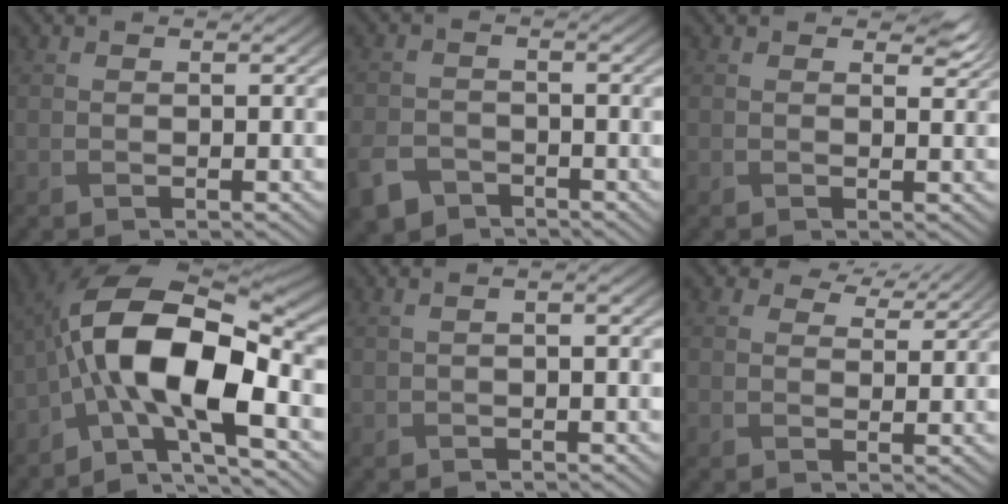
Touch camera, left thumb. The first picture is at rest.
{"total": 4.5, "force": [-3.3, 2.7, 1.7], "torque": [-0.046, -0.011, -0.067]}
{"total": 1.8, "force": [1.3, 0.7, 1.0], "torque": [-0.016, -0.008, 0.021]}
{"total": 15.5, "force": [-3.4, 6.6, 13.6], "torque": [-0.238, 0.009, -0.077]}
{"total": 1.6, "force": [0.0, 0.4, 1.6], "torque": [-0.028, 0.004, 0.000]}
{"total": 3.4, "force": [2.8, 1.5, 1.3], "torque": [-0.031, 0.000, 0.041]}